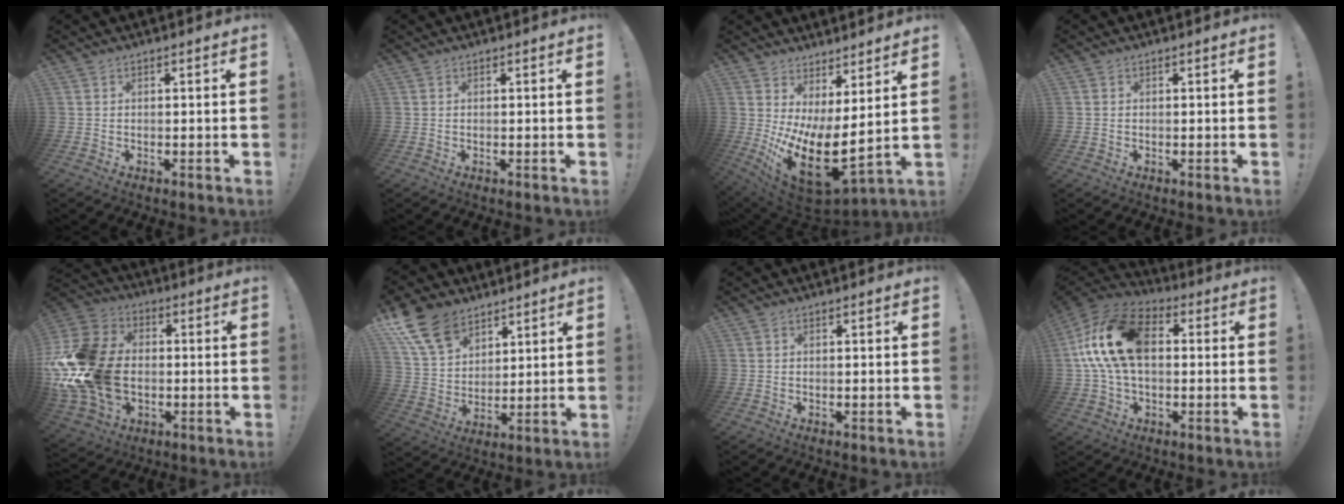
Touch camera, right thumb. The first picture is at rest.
{"total": 0.0}
{"total": 14.4, "force": [-0.5, 5.1, 13.5], "torque": [-0.209, -0.039, 0.003]}
{"total": 0.5, "force": [0.0, 0.5, -0.1], "torque": [-0.002, 0.004, 0.002]}
{"total": 28.2, "force": [-2.4, 20.2, 19.5], "torque": [-0.364, 0.023, -0.019]}
{"total": 15.2, "force": [10.2, 9.1, 6.6], "torque": [-0.122, -0.053, 0.198]}
{"total": 0.0}
{"total": 19.4, "force": [2.7, 12.2, 14.8], "torque": [-0.275, 0.014, 0.053]}